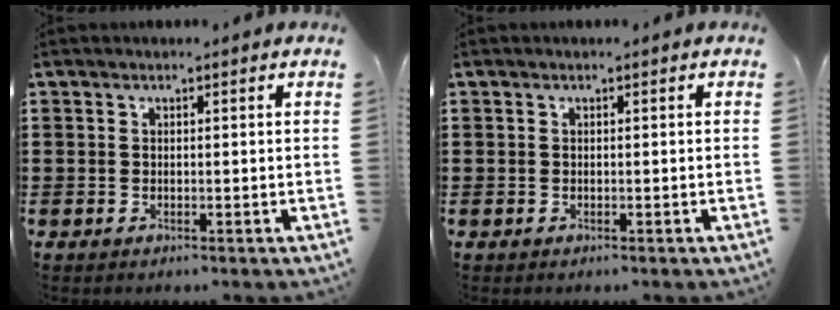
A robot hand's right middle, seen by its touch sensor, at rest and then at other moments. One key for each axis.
{"total": 0.0}